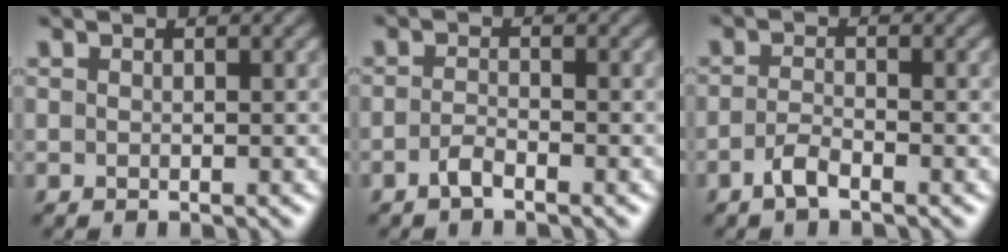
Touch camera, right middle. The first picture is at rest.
{"total": 1.5, "force": [-1.1, 0.4, 0.9], "torque": [-0.021, 0.003, -0.024]}
{"total": 1.8, "force": [-1.3, 0.5, 1.1], "torque": [-0.029, 0.003, -0.031]}